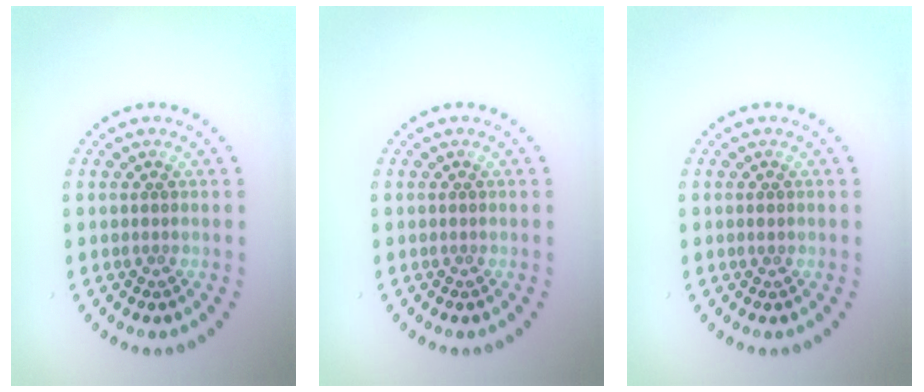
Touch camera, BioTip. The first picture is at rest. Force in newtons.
{"total": 0.0}
{"total": 0.6, "press": 0.6, "slide": 0.1}